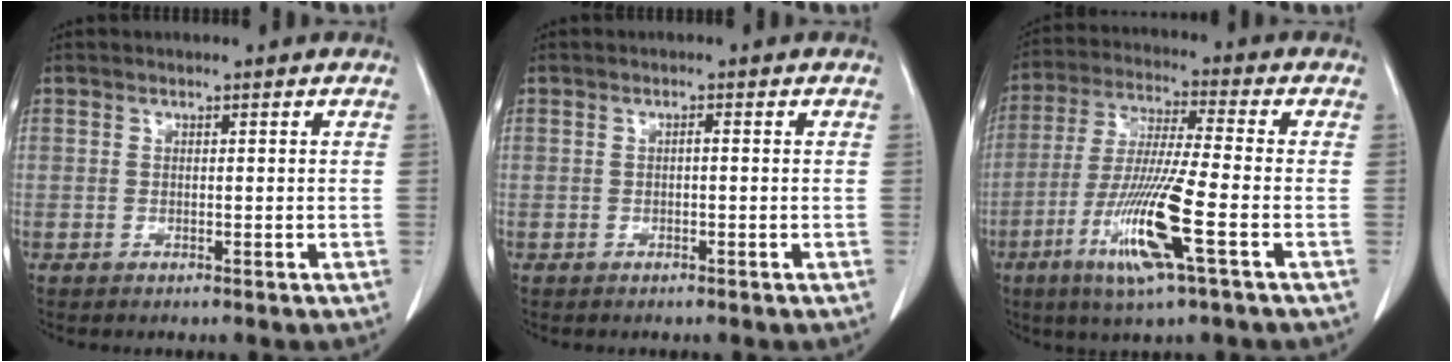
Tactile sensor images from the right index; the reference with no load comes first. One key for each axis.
{"total": 0.6, "fx": 0.0, "fy": 0.1, "fz": 0.5, "tx": -0.010, "ty": 0.003, "tz": -0.001}
{"total": 13.1, "fx": -5.0, "fy": -0.1, "fz": 12.1, "tx": -0.248, "ty": -0.024, "tz": -0.097}